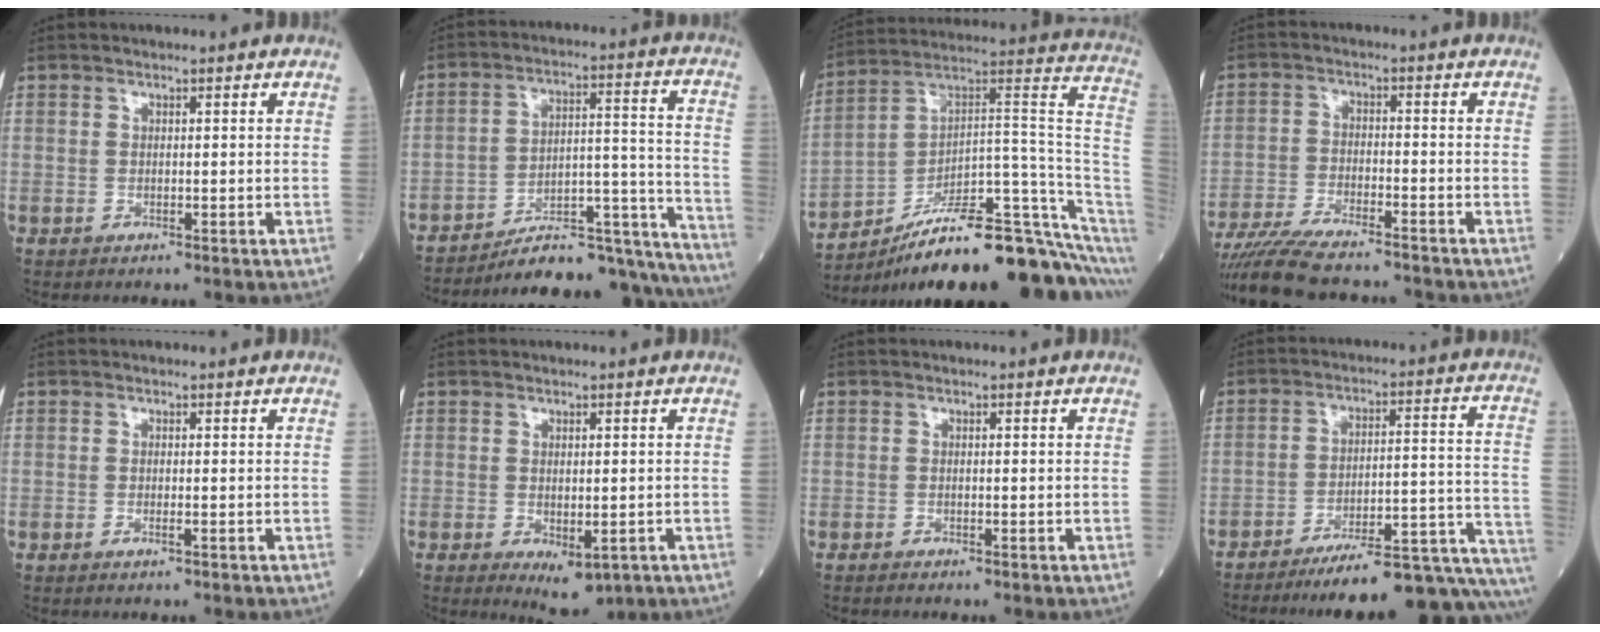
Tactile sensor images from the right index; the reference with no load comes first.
{"total": 22.4, "force": [-21.2, 3.2, 6.6], "torque": [-0.043, 0.050, -0.299]}
{"total": 24.8, "force": [-17.5, 1.5, 17.5], "torque": [-0.168, 0.053, -0.272]}
{"total": 14.6, "force": [-13.1, 1.9, 6.1], "torque": [-0.118, -0.011, -0.213]}
{"total": 0.9, "force": [-0.6, 0.1, 0.6], "torque": [-0.016, 0.000, -0.010]}
{"total": 5.2, "force": [-2.1, 2.2, 4.2], "torque": [-0.060, -0.013, -0.016]}
{"total": 1.1, "force": [-0.9, 0.1, 0.4], "torque": [-0.014, -0.004, -0.014]}
{"total": 24.2, "force": [-21.2, 0.8, 11.6], "torque": [-0.077, 0.016, -0.293]}